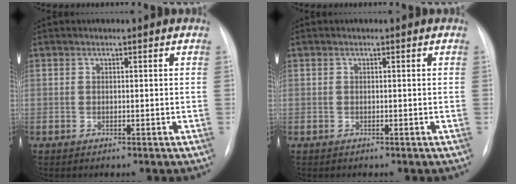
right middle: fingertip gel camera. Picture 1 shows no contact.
{"total": 0.0}